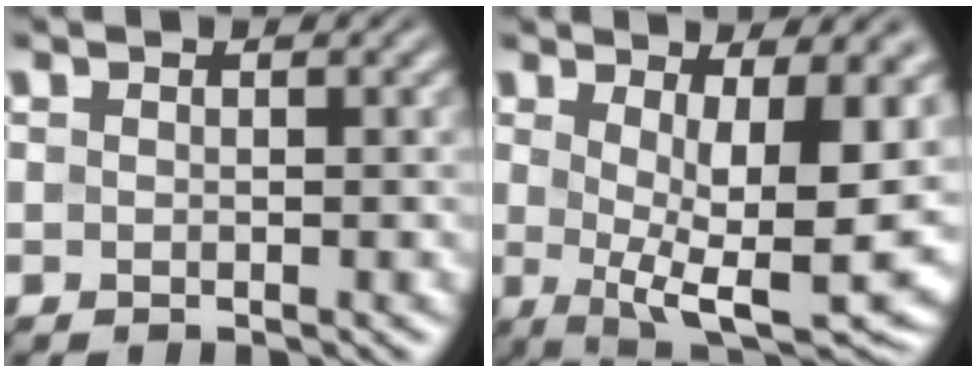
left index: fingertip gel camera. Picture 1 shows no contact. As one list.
[{"total": 13.1, "force": [1.1, 4.7, 12.1], "torque": [-0.164, -0.025, 0.036]}]